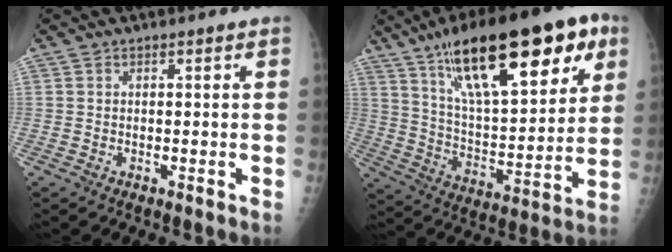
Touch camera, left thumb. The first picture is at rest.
{"total": 29.5, "force": [15.4, 10.5, 22.9], "torque": [-0.330, -0.020, 0.256]}